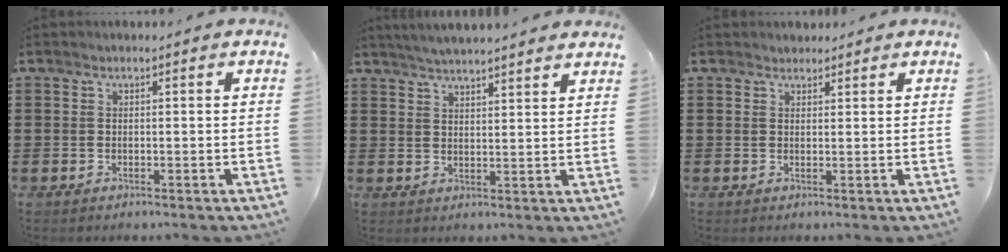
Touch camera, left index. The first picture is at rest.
{"total": 3.4, "force": [3.4, -0.5, 0.4], "torque": [-0.017, -0.011, 0.061]}
{"total": 1.5, "force": [1.3, 0.6, 0.0], "torque": [-0.003, 0.004, 0.027]}